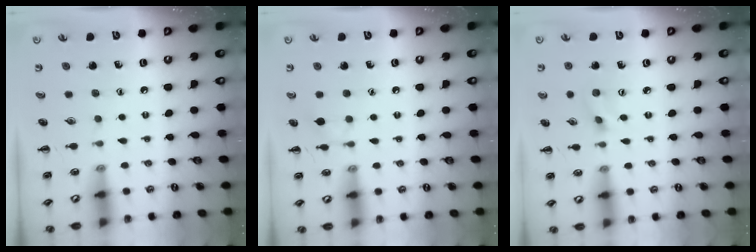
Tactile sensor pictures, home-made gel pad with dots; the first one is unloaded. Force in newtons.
{"total": 4.7, "press": 4.5, "slide": 1.2}
{"total": 2.3, "press": 2.1, "slide": 0.8}